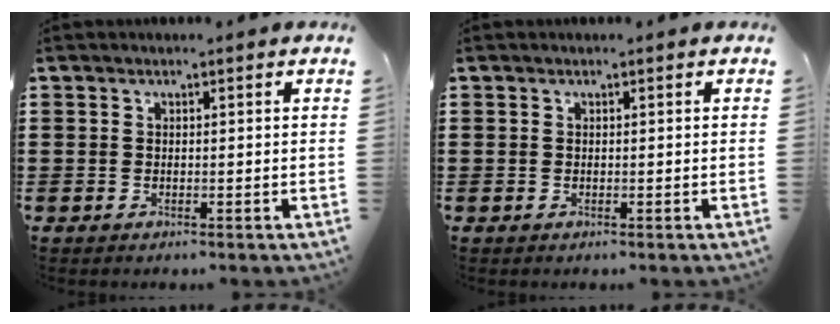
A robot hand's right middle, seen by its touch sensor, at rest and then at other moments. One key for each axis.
{"total": 0.0}